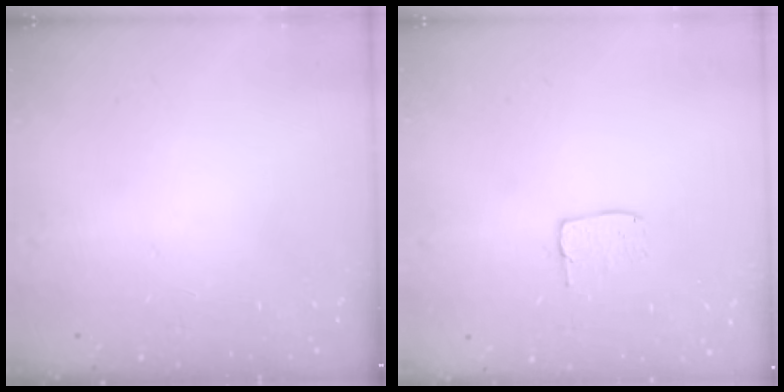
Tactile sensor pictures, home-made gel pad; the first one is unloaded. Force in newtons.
{"total": 5.5, "press": 5.5, "slide": 0.3}